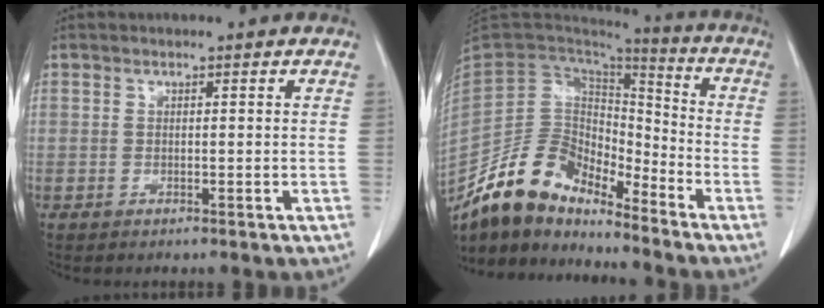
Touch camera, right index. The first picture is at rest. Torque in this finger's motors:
{"motor_torque": [0.76, -0.79, 0.56, 0.03]}